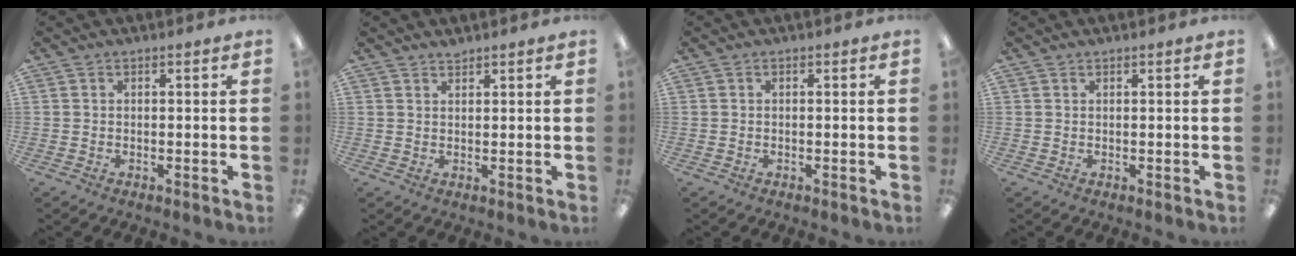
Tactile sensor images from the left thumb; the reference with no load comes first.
{"total": 1.5, "force": [1.5, 0.1, 0.0], "torque": [-0.002, -0.003, 0.028]}
{"total": 0.0}
{"total": 0.5, "force": [0.5, 0.0, 0.1], "torque": [-0.002, 0.000, 0.009]}